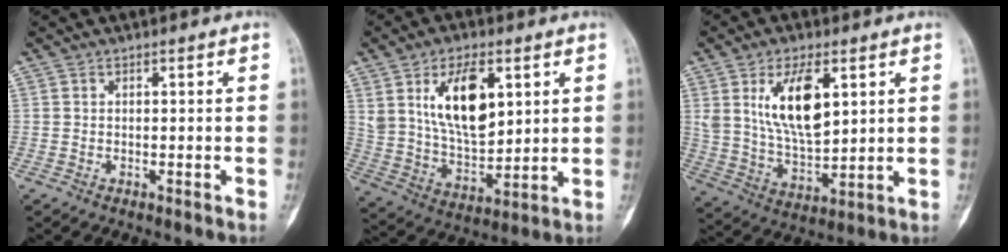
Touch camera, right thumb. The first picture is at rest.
{"total": 15.1, "force": [5.6, 7.7, 11.7], "torque": [-0.187, -0.025, 0.116]}
{"total": 13.5, "force": [4.8, 6.3, 11.0], "torque": [-0.191, -0.025, 0.100]}